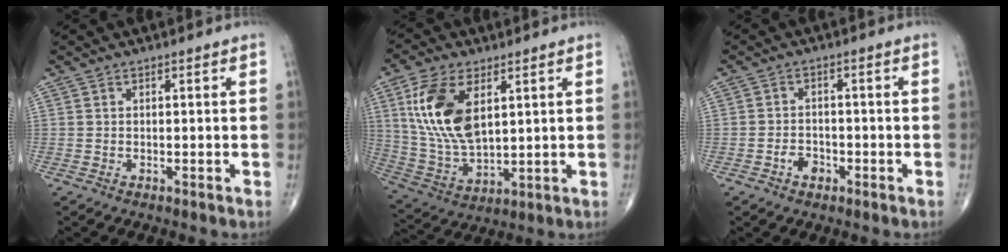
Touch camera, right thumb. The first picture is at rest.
{"total": 15.4, "force": [5.0, 8.0, 12.2], "torque": [-0.242, -0.018, 0.107]}
{"total": 3.0, "force": [-1.5, 2.1, 1.5], "torque": [-0.016, 0.013, -0.026]}